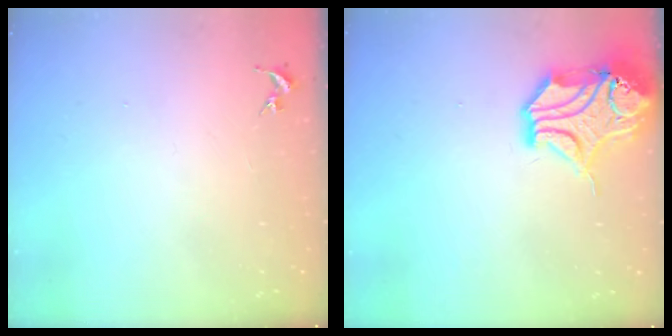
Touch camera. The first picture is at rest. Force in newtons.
{"total": 17.3, "press": 17.2, "slide": 2.1}